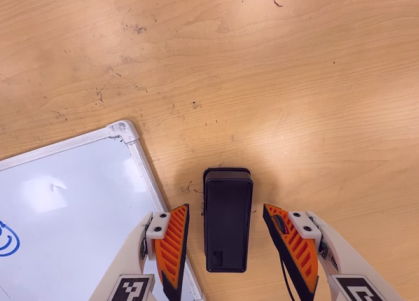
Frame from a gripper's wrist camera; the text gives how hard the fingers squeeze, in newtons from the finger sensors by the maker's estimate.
{"total": 0.0}